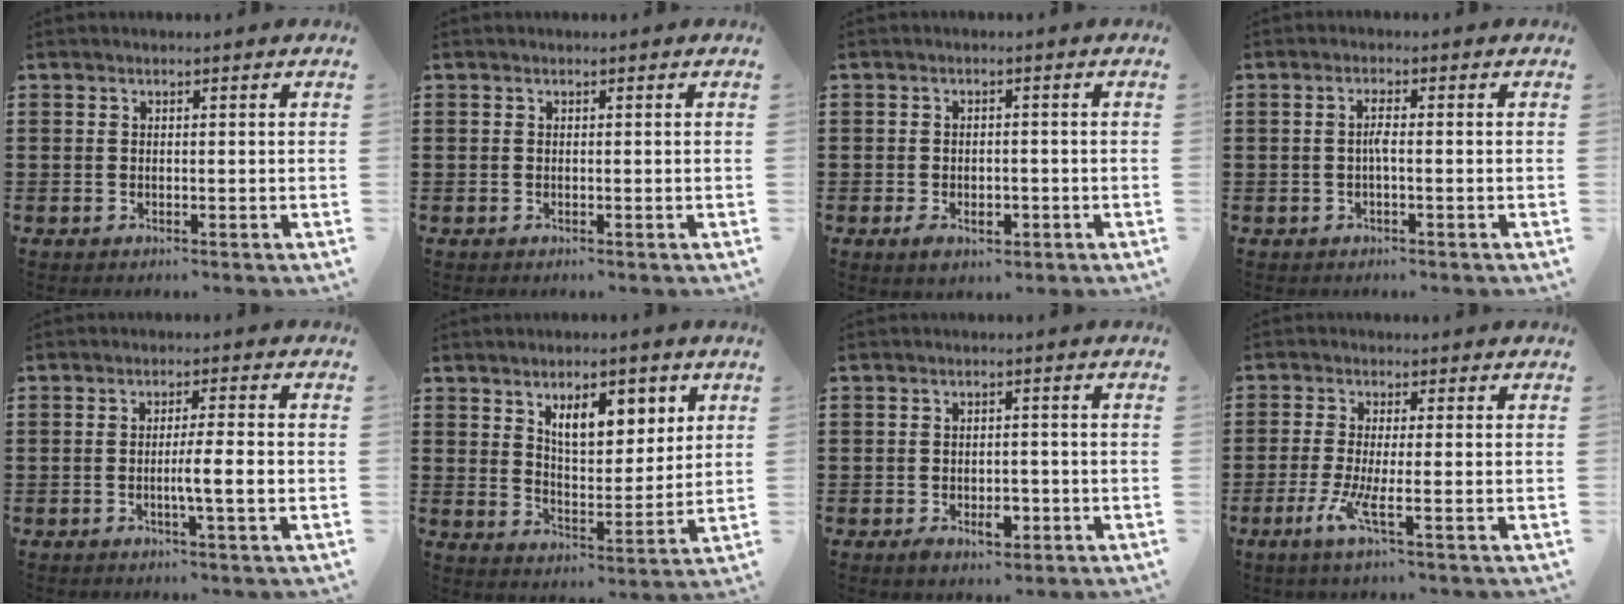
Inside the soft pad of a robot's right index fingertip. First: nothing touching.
{"total": 0.0}
{"total": 2.6, "force": [-1.1, 1.5, 1.7], "torque": [-0.033, 0.000, -0.021]}
{"total": 2.0, "force": [-0.4, 0.2, 2.0], "torque": [-0.040, 0.000, -0.008]}
{"total": 4.4, "force": [-0.9, 0.0, 4.3], "torque": [-0.073, -0.006, -0.018]}
{"total": 8.1, "force": [4.3, 3.7, 5.8], "torque": [-0.096, -0.002, 0.069]}
{"total": 3.8, "force": [-1.6, 2.0, 2.8], "torque": [-0.047, 0.003, -0.026]}
{"total": 4.9, "force": [-1.7, 0.3, 4.6], "torque": [-0.105, -0.020, -0.037]}